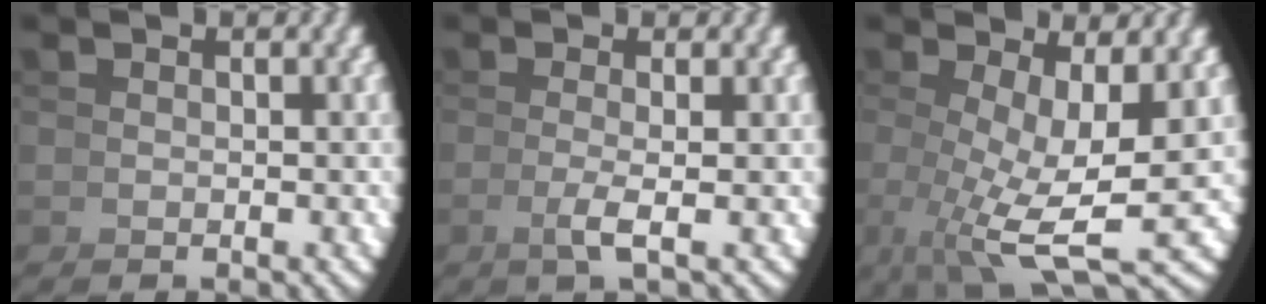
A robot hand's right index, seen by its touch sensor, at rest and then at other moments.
{"total": 1.9, "force": [-0.3, -0.7, 1.7], "torque": [-0.037, -0.005, -0.002]}
{"total": 8.1, "force": [0.1, 3.5, 7.3], "torque": [-0.129, -0.037, 0.019]}